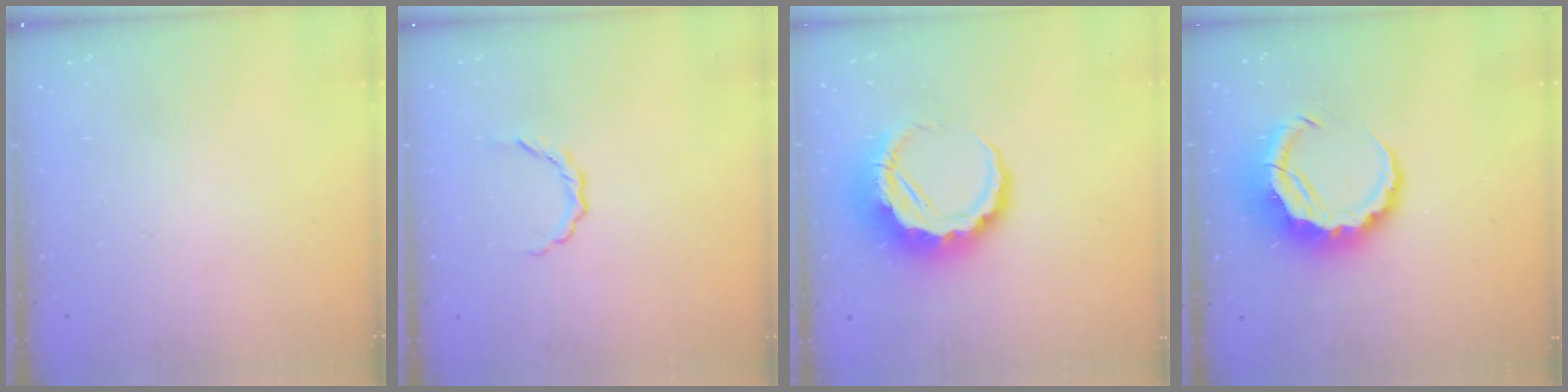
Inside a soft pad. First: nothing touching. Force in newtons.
{"total": 2.8, "press": 2.7, "slide": 0.8}
{"total": 9.9, "press": 9.6, "slide": 2.1}
{"total": 9.3, "press": 9.2, "slide": 1.6}